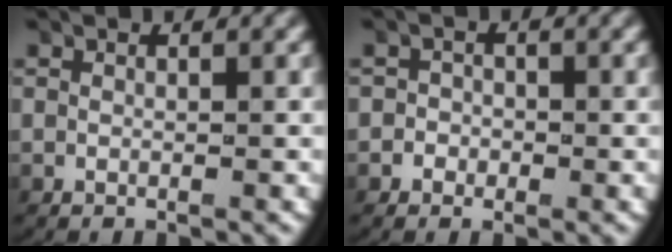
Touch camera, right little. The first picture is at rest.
{"total": 1.5, "force": [-0.9, 1.1, 0.0], "torque": [0.004, 0.000, -0.022]}